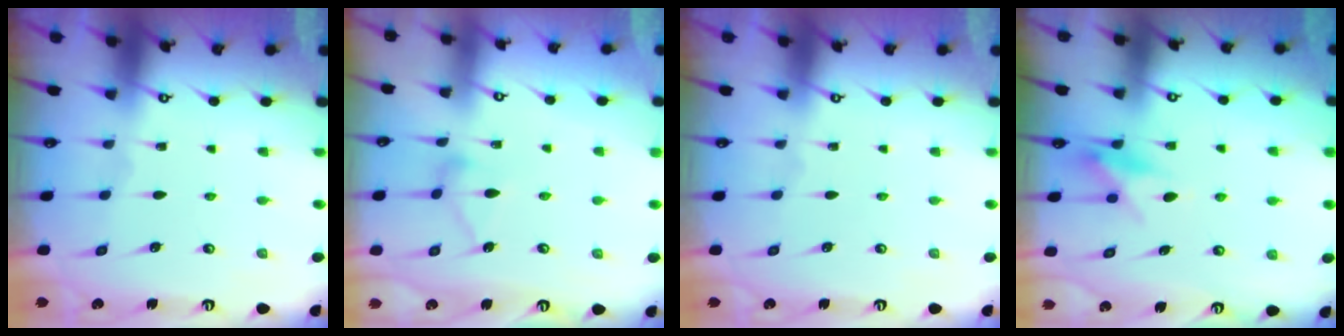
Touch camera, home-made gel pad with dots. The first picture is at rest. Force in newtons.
{"total": 8.1, "press": 8.1, "slide": 0.4}
{"total": 0.0}
{"total": 7.3, "press": 7.2, "slide": 0.6}